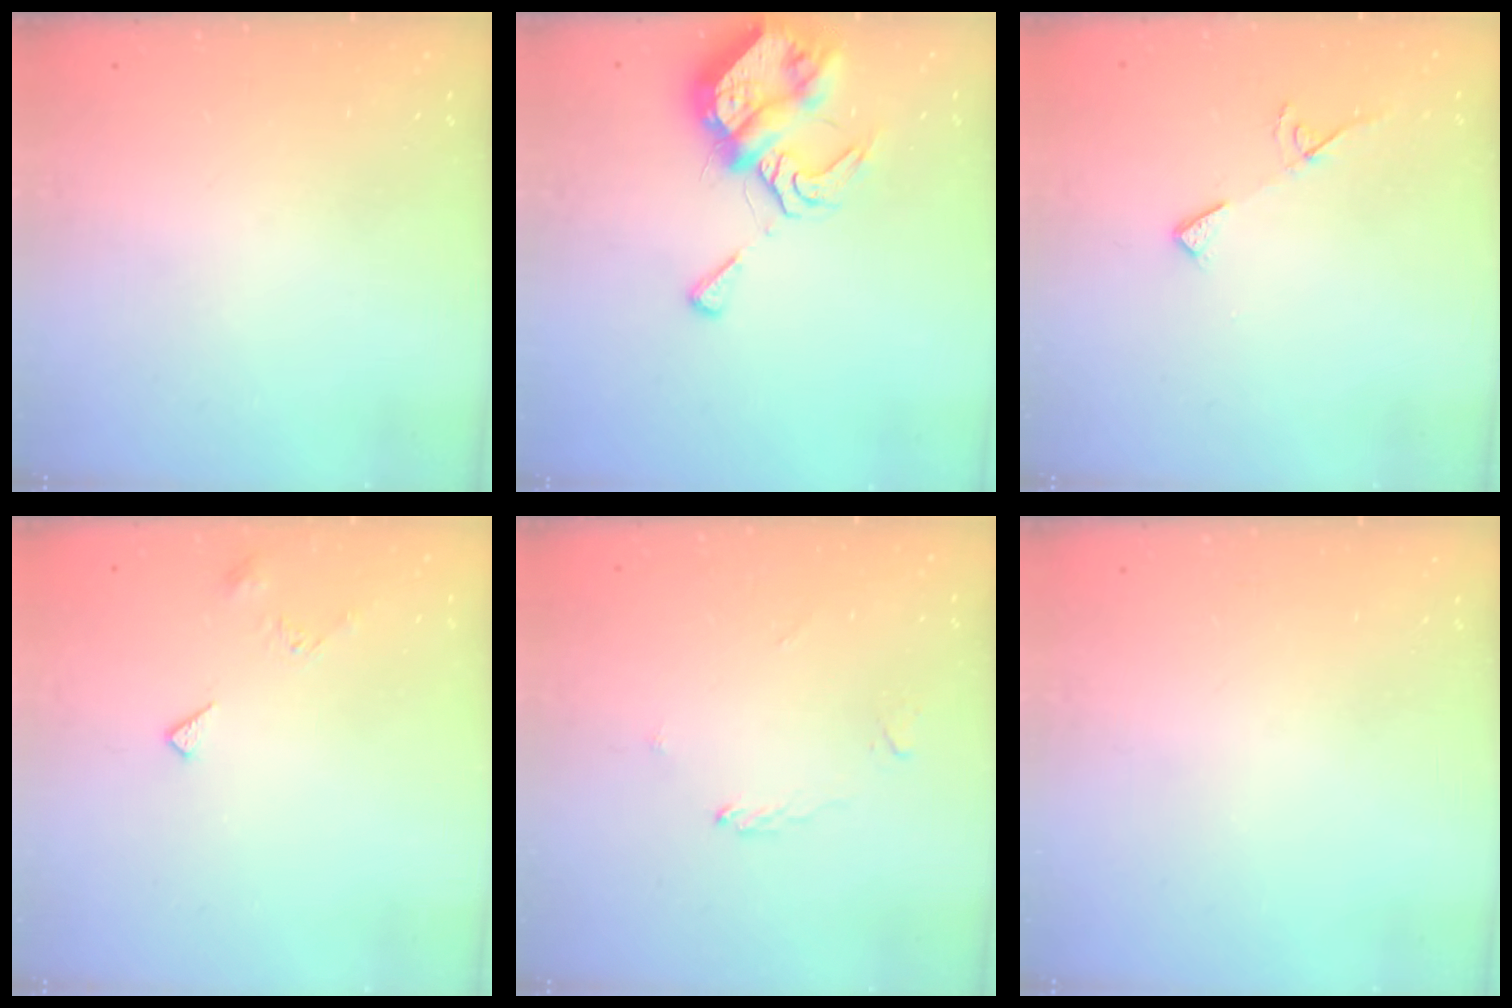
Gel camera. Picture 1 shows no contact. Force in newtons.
{"total": 11.0, "press": 10.9, "slide": 1.2}
{"total": 7.7, "press": 7.7, "slide": 0.6}
{"total": 3.4, "press": 3.4, "slide": 0.4}
{"total": 2.0, "press": 2.0, "slide": 0.2}
{"total": 0.0}